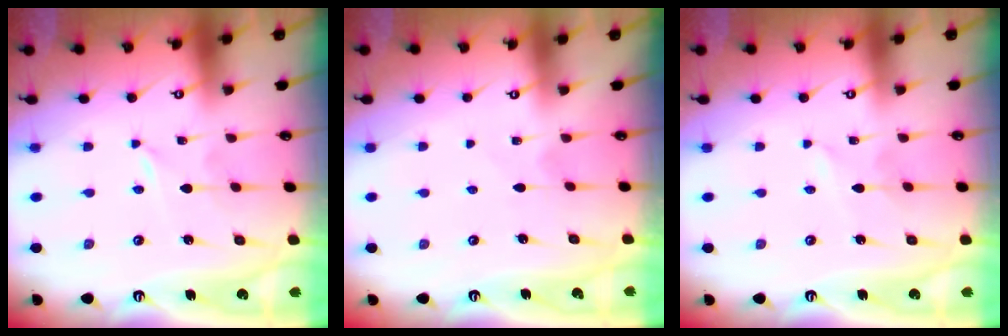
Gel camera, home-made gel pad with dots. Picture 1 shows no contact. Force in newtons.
{"total": 3.5, "press": 3.5, "slide": 0.4}
{"total": 1.6, "press": 1.6, "slide": 0.1}